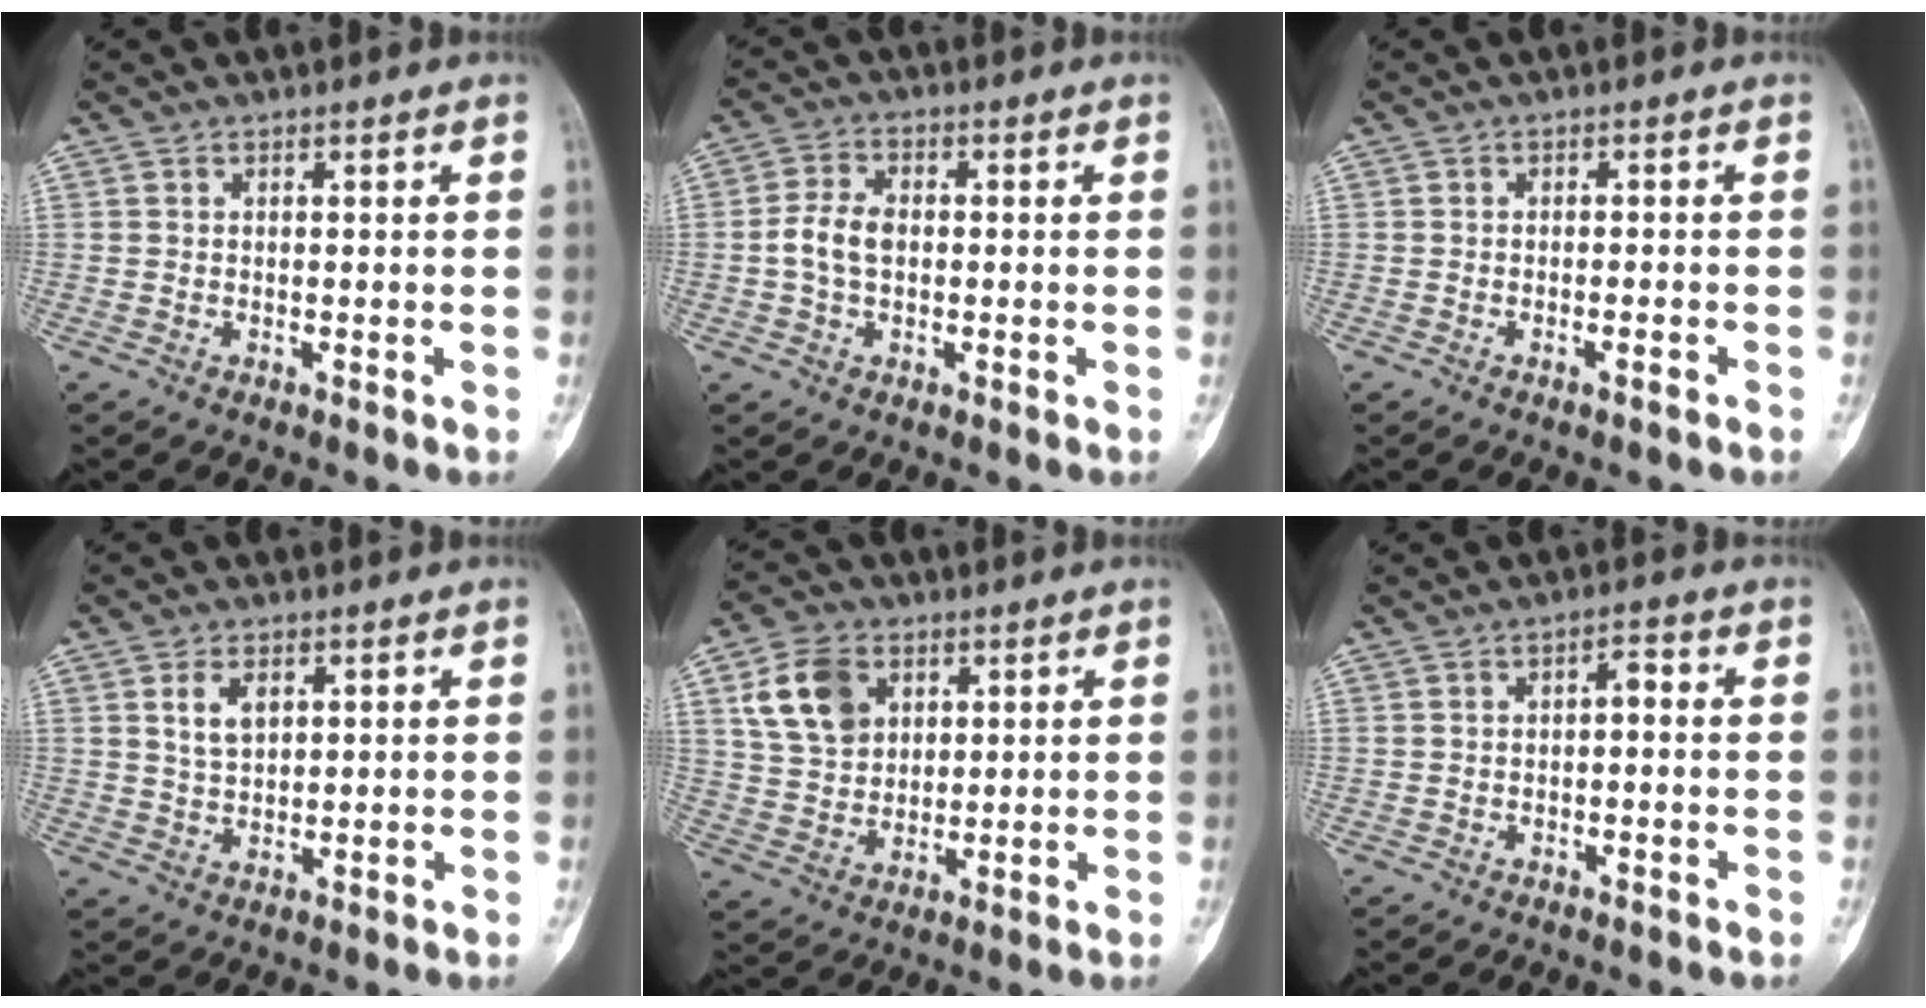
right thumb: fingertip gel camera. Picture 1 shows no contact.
{"total": 5.6, "force": [-0.3, 3.7, 4.2], "torque": [-0.084, 0.015, -0.010]}
{"total": 1.5, "force": [-1.0, 0.1, 1.1], "torque": [-0.021, 0.004, -0.016]}
{"total": 4.3, "force": [1.8, 2.5, 3.0], "torque": [-0.046, -0.007, 0.036]}
{"total": 10.6, "force": [4.1, 7.8, 5.9], "torque": [-0.088, -0.008, 0.083]}
{"total": 2.2, "force": [-0.3, 1.1, 1.8], "torque": [-0.021, 0.016, -0.011]}